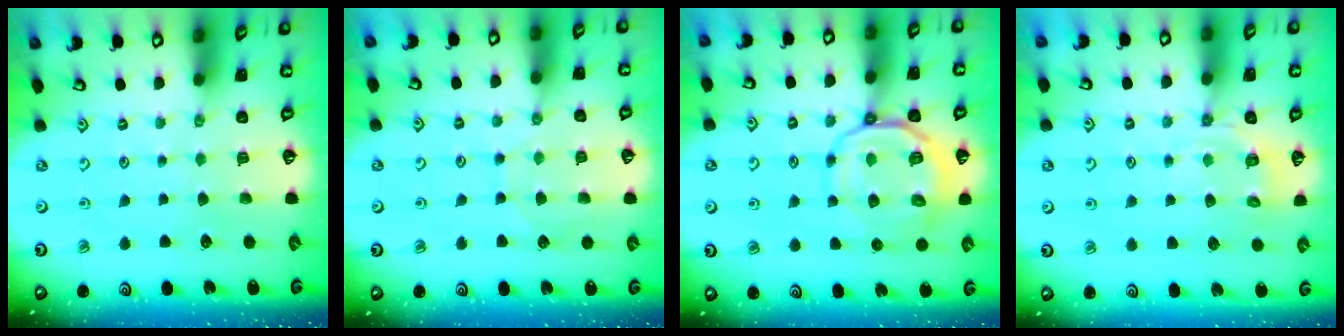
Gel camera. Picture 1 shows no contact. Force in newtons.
{"total": 7.0, "press": 7.0, "slide": 0.5}
{"total": 11.2, "press": 11.1, "slide": 2.0}
{"total": 8.6, "press": 8.5, "slide": 1.4}